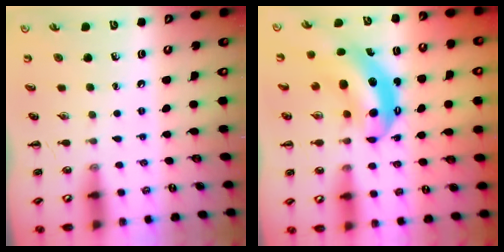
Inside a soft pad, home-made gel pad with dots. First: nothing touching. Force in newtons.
{"total": 8.8, "press": 8.6, "slide": 1.6}